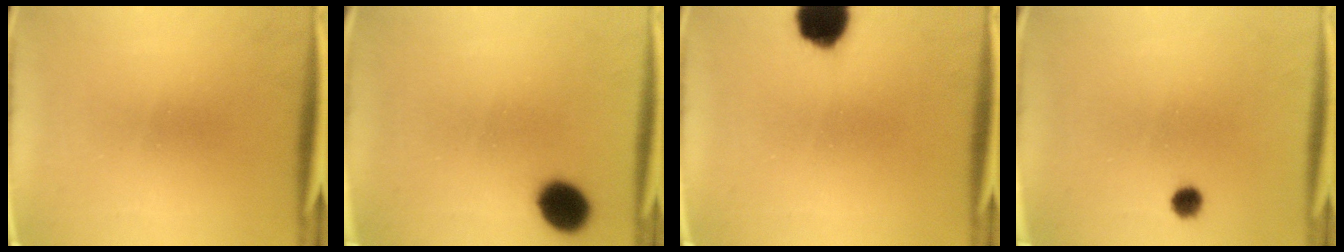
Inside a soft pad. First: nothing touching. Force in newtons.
{"total": 8.5}
{"total": 10.3}
{"total": 2.4}